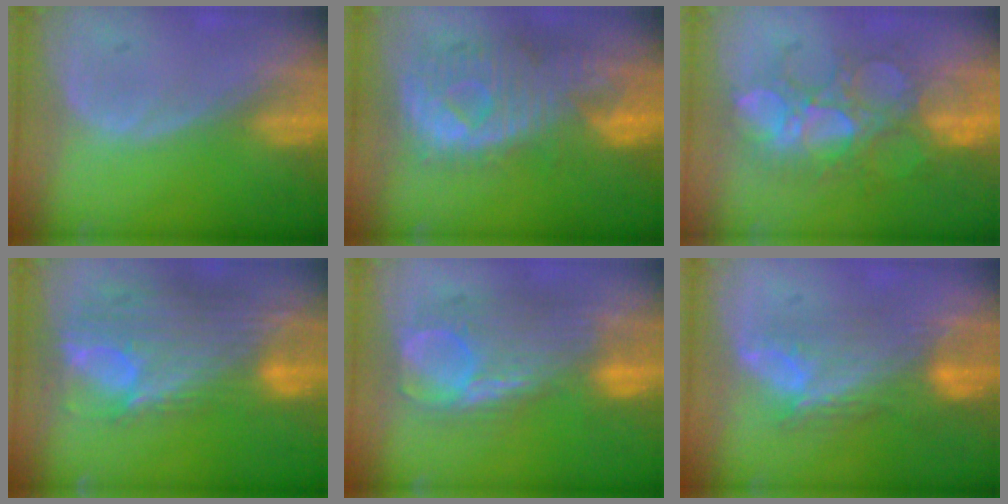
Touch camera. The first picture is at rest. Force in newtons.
{"total": 11.5, "press": 9.9, "slide": 5.8}
{"total": 9.4, "press": 9.2, "slide": 2.1}
{"total": 12.2, "press": 10.3, "slide": 6.5}
{"total": 9.1, "press": 9.0, "slide": 1.4}
{"total": 8.3, "press": 7.7, "slide": 3.3}